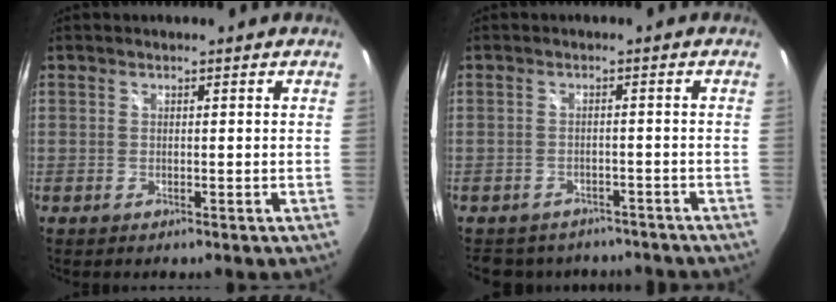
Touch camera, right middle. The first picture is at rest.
{"total": 9.7, "force": [-8.1, 4.5, 2.8], "torque": [-0.061, 0.001, -0.104]}